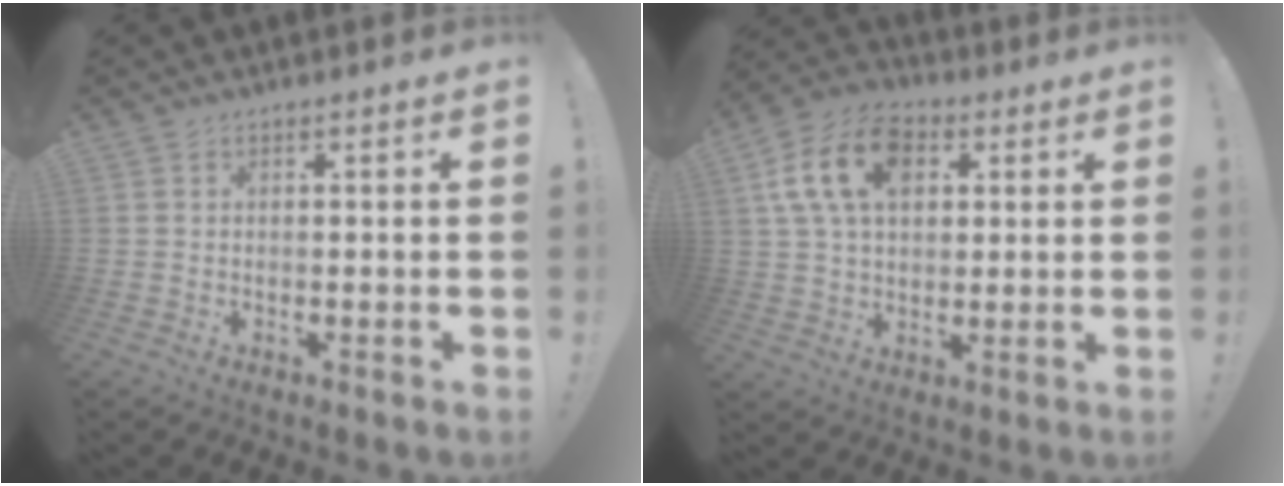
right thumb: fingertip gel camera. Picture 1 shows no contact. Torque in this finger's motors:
{"motor_torque": [0.37, 0.48, 0.86, 0.46, 0.21]}